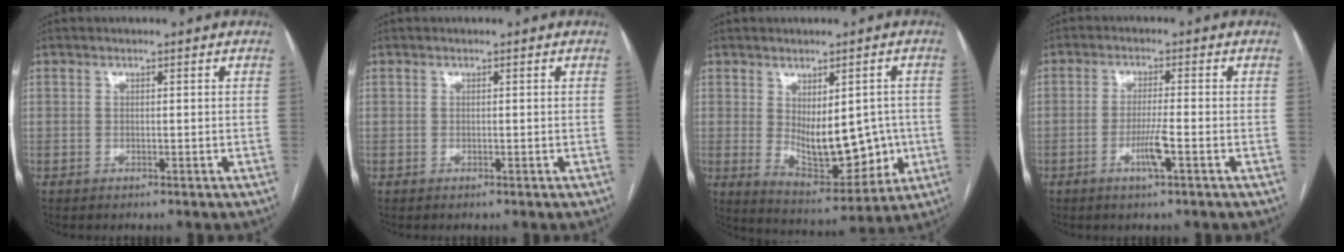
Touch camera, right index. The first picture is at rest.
{"total": 0.0}
{"total": 11.9, "force": [-0.5, 5.5, 10.5], "torque": [-0.153, -0.006, 0.016]}
{"total": 4.3, "force": [-1.8, -0.2, 3.9], "torque": [-0.075, -0.008, -0.035]}